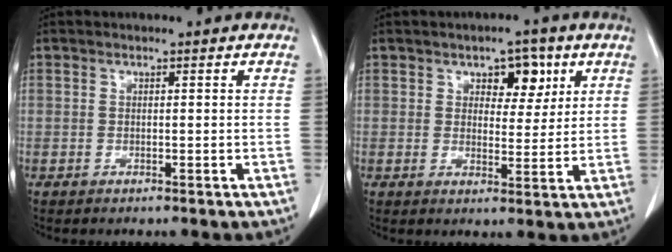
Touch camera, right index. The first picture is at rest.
{"total": 5.4, "force": [2.6, 3.1, 3.6], "torque": [-0.040, 0.008, 0.037]}